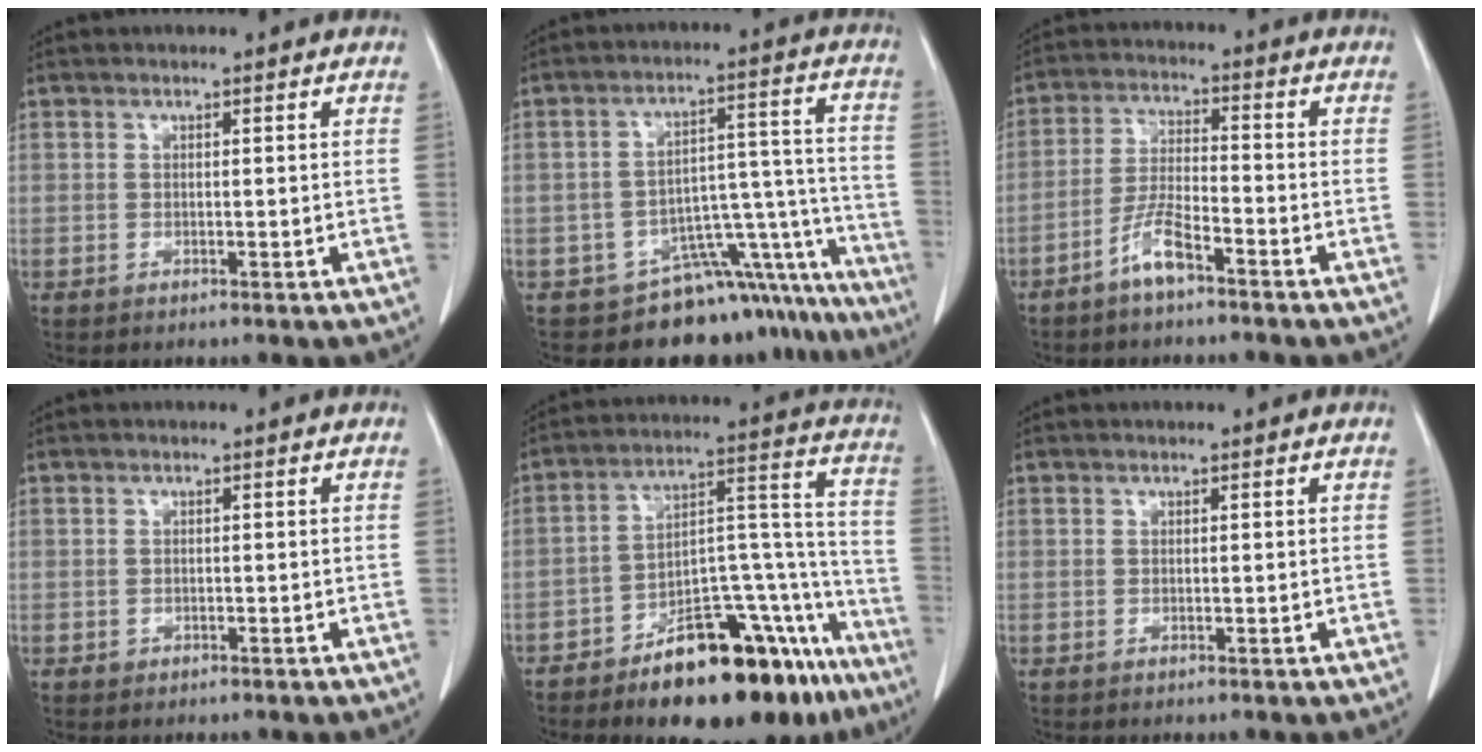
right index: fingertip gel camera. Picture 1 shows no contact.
{"total": 15.6, "force": [-14.3, 5.3, 3.3], "torque": [0.025, 0.089, -0.186]}
{"total": 5.7, "force": [-3.9, 0.9, 4.0], "torque": [-0.086, 0.003, -0.079]}
{"total": 0.7, "force": [-0.3, 0.6, 0.0], "torque": [0.001, 0.006, -0.006]}
{"total": 24.2, "force": [-16.7, 8.6, 15.2], "torque": [-0.133, 0.054, -0.240]}
{"total": 0.0}